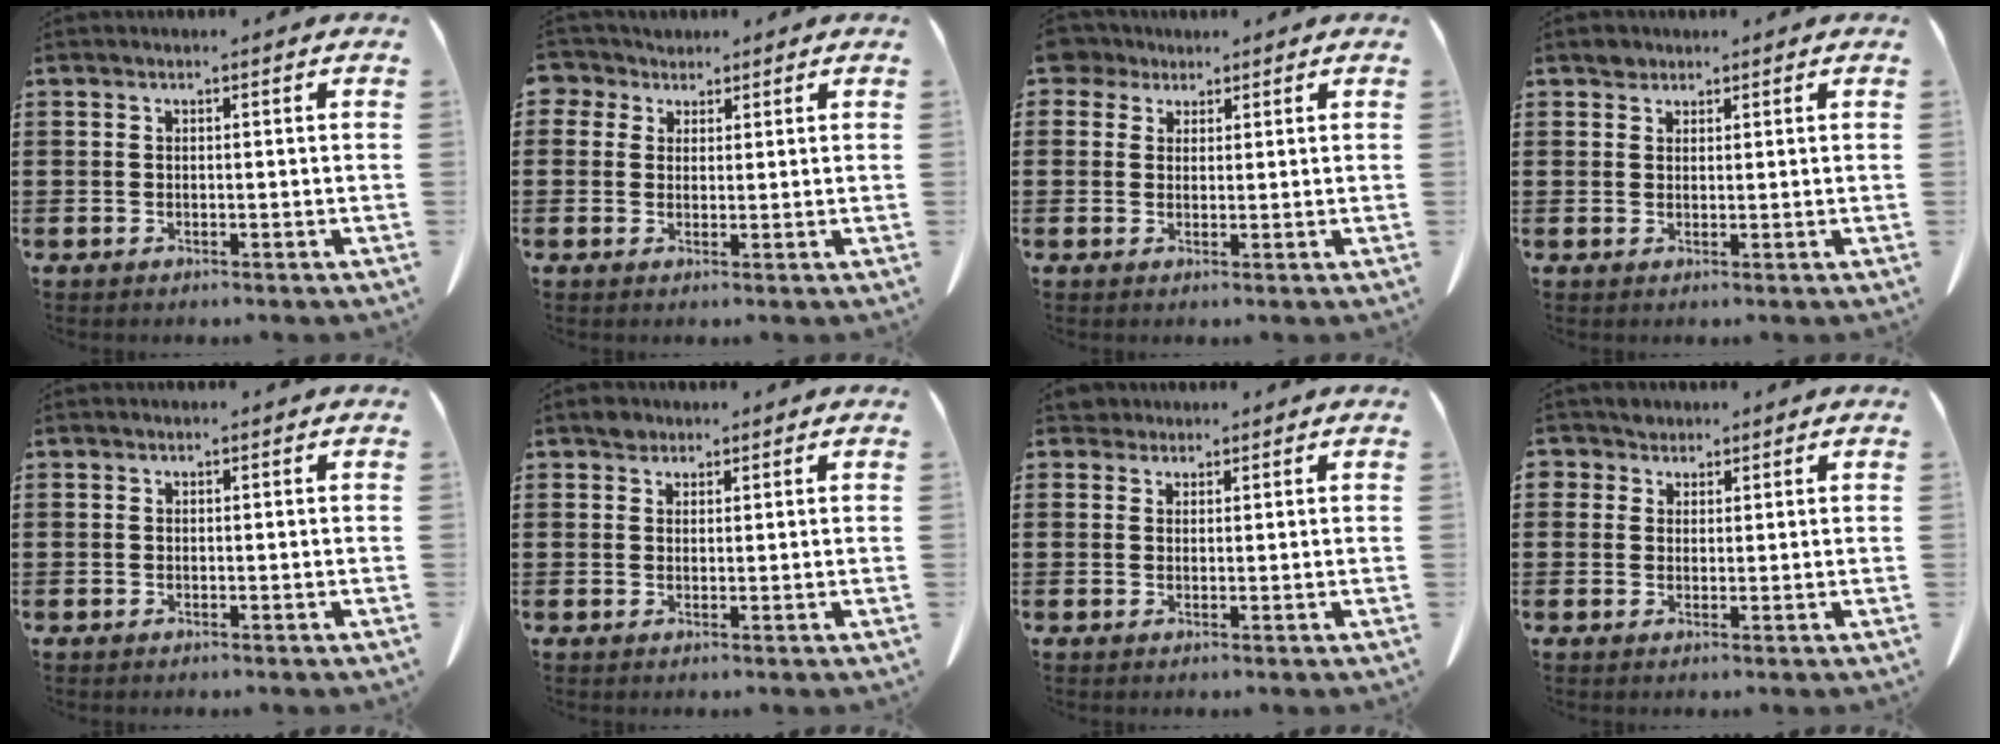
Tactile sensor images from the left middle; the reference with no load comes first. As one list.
[{"total": 3.1, "force": [2.0, 2.3, 0.4], "torque": [-0.014, 0.007, 0.034]}, {"total": 3.3, "force": [2.4, 2.1, 1.0], "torque": [-0.025, 0.008, 0.043]}, {"total": 1.7, "force": [1.4, 0.9, 0.2], "torque": [0.000, -0.002, 0.027]}, {"total": 0.0}, {"total": 2.0, "force": [1.6, 1.1, 0.3], "torque": [-0.009, 0.003, 0.033]}, {"total": 1.9, "force": [1.6, 1.0, 0.1], "torque": [-0.009, 0.005, 0.033]}, {"total": 2.4, "force": [1.7, 1.6, 0.1], "torque": [-0.004, 0.006, 0.031]}]